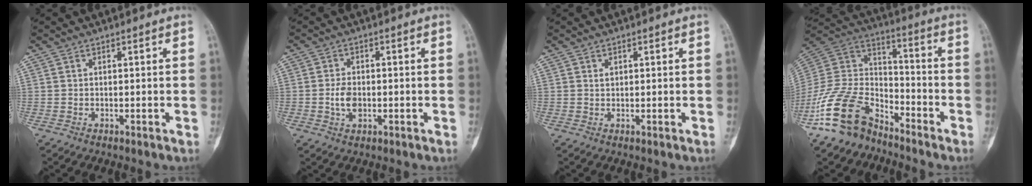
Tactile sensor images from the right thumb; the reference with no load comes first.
{"total": 3.9, "force": [-0.7, 2.5, 3.0], "torque": [-0.051, 0.005, -0.011]}
{"total": 1.0, "force": [0.4, 0.7, 0.5], "torque": [-0.005, -0.001, 0.009]}
{"total": 16.9, "force": [-11.8, 9.5, 7.4], "torque": [-0.131, 0.087, -0.229]}